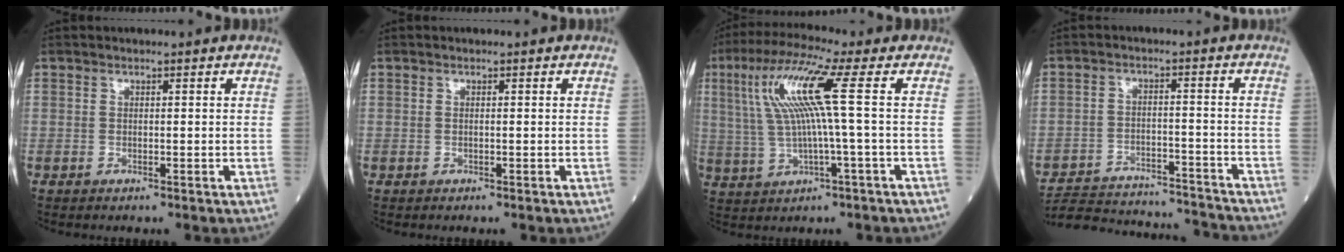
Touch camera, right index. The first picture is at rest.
{"total": 0.0}
{"total": 10.4, "force": [2.2, -0.7, 10.2], "torque": [-0.212, 0.020, 0.045]}
{"total": 18.0, "force": [-17.4, 1.9, 4.1], "torque": [-0.092, 0.000, -0.246]}